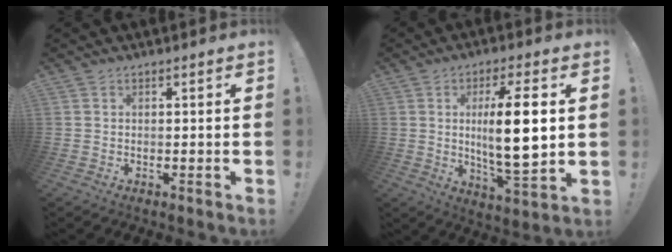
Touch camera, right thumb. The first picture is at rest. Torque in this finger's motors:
{"motor_torque": [0.63, 1.99, 0.85, -0.48, 0.47]}